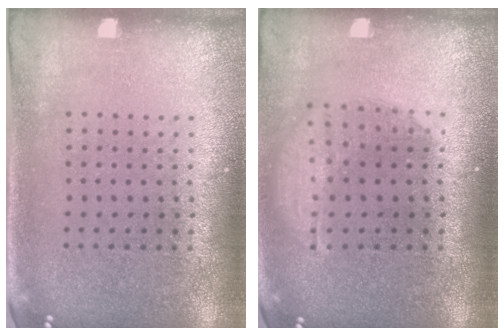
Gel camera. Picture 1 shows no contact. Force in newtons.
{"total": 1.5, "press": 1.3, "slide": 0.9}